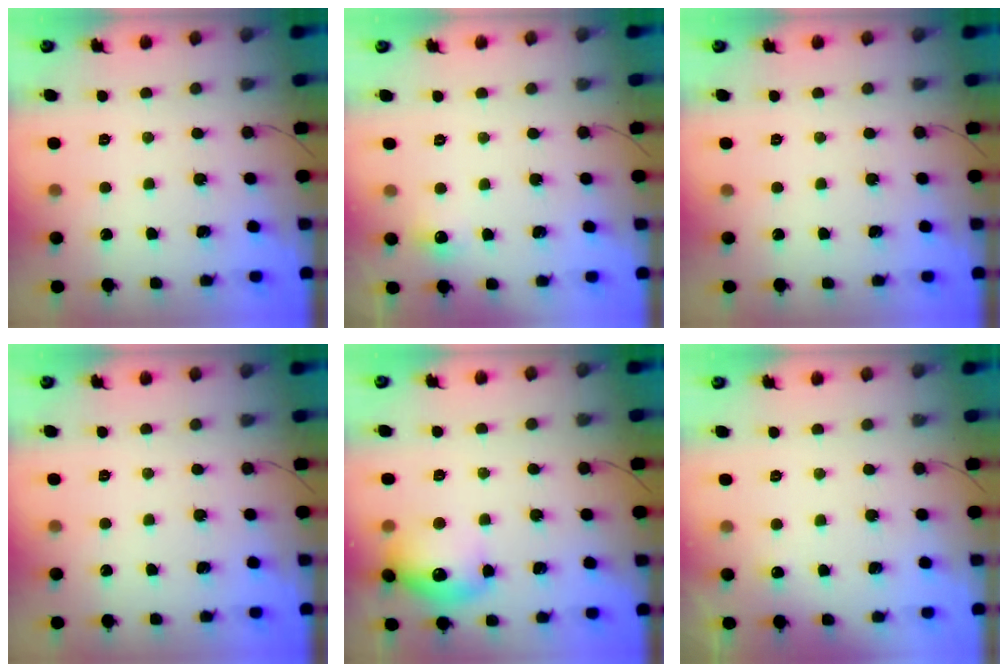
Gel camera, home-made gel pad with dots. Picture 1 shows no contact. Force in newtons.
{"total": 4.9, "press": 4.4, "slide": 2.2}
{"total": 0.0}
{"total": 0.0}
{"total": 15.4, "press": 15.4, "slide": 1.3}
{"total": 2.8, "press": 2.6, "slide": 1.2}